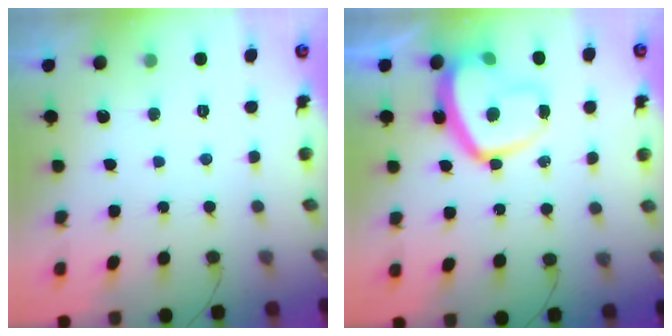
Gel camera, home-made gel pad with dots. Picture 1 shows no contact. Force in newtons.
{"total": 14.1, "press": 14.1, "slide": 1.3}